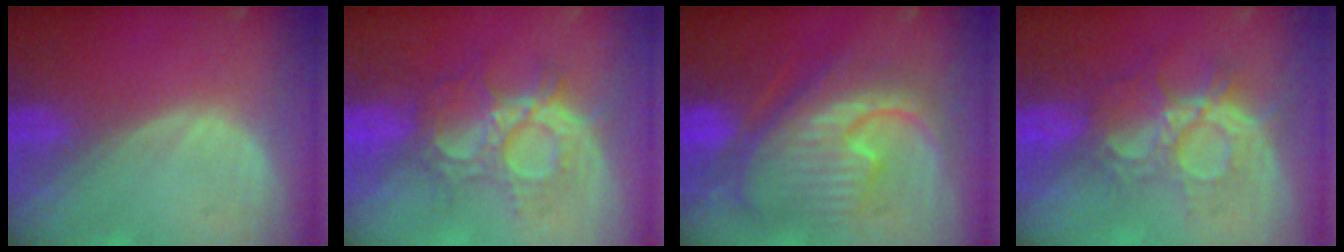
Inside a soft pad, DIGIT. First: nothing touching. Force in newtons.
{"total": 8.8, "press": 8.5, "slide": 2.3}
{"total": 12.0, "press": 11.9, "slide": 1.4}
{"total": 9.3, "press": 7.9, "slide": 5.1}